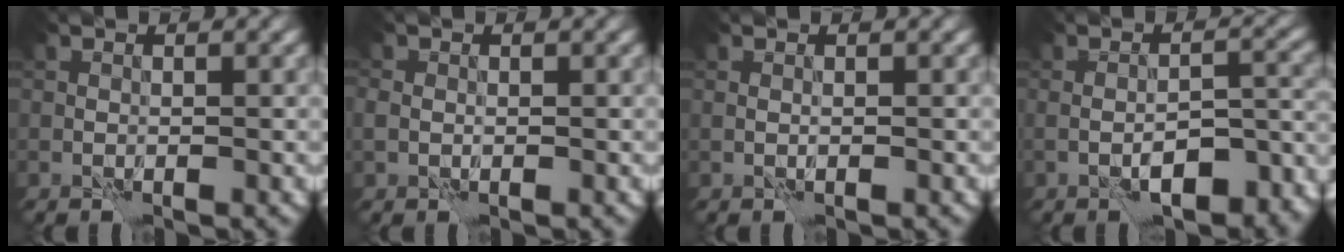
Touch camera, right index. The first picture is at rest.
{"total": 0.7, "force": [-0.2, 0.7, 0.2], "torque": [-0.007, 0.000, -0.006]}
{"total": 0.0}
{"total": 6.7, "force": [-3.8, 2.4, 4.9], "torque": [-0.066, 0.004, -0.052]}